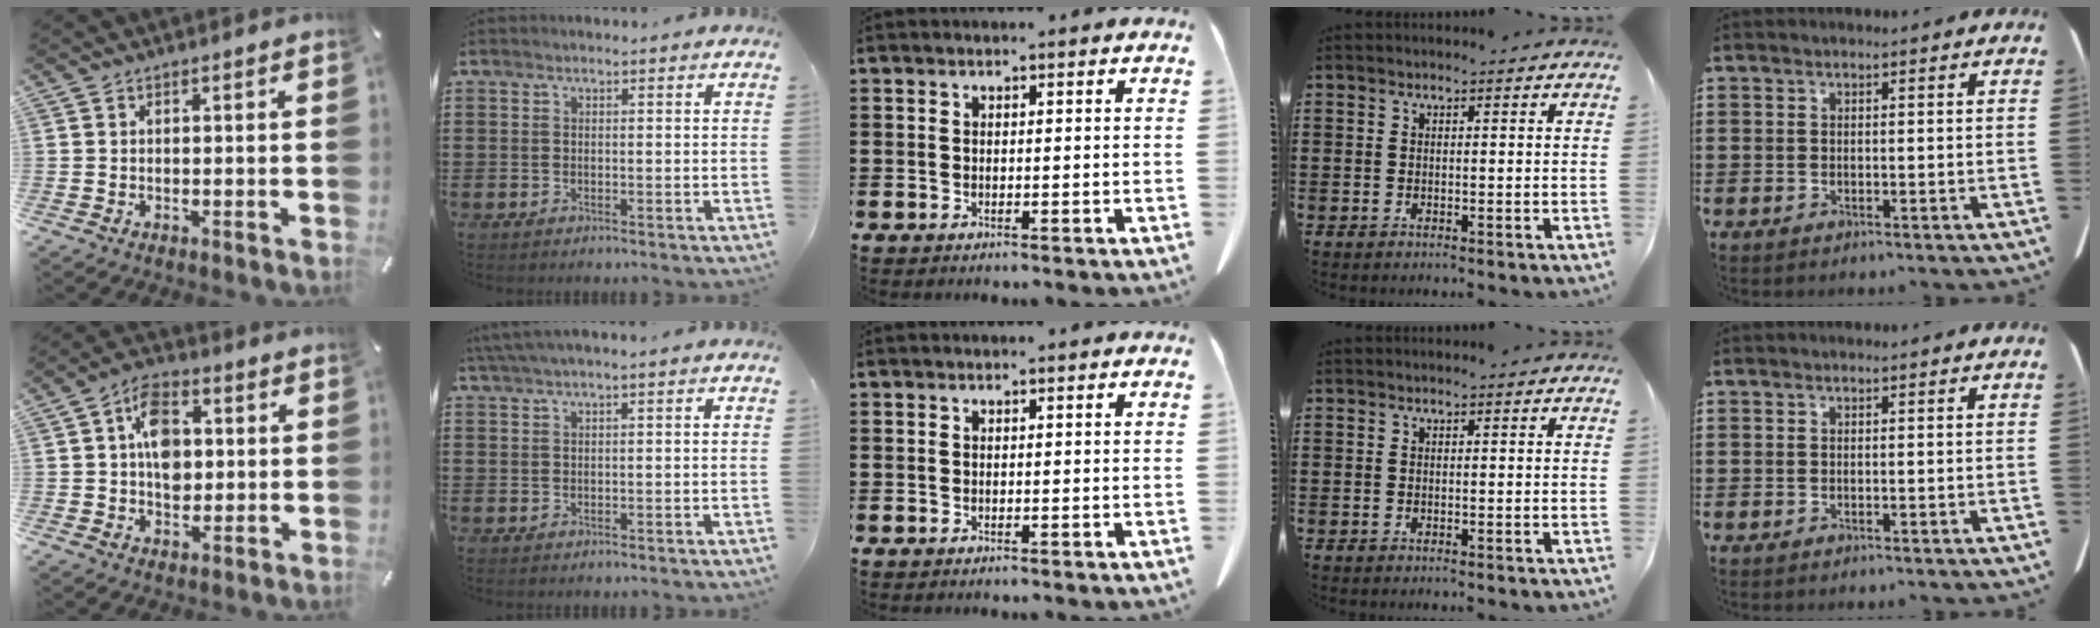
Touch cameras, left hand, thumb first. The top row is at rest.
{"thumb": {"total": 10.3, "force": [1.2, 7.5, 7.0], "torque": [-0.102, 0.003, 0.021]}, "index": {"total": 1.6, "force": [0.8, -0.1, 1.3], "torque": [-0.024, -0.002, 0.016]}}